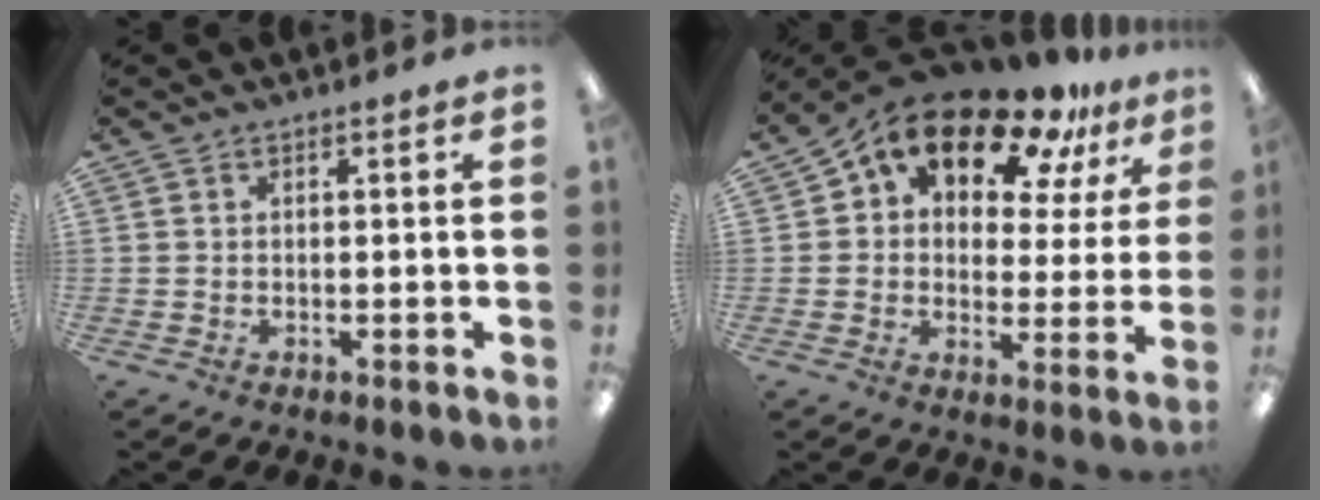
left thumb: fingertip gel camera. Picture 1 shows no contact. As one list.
[{"total": 15.5, "force": [11.0, 8.1, 7.3], "torque": [-0.133, -0.068, 0.192]}]